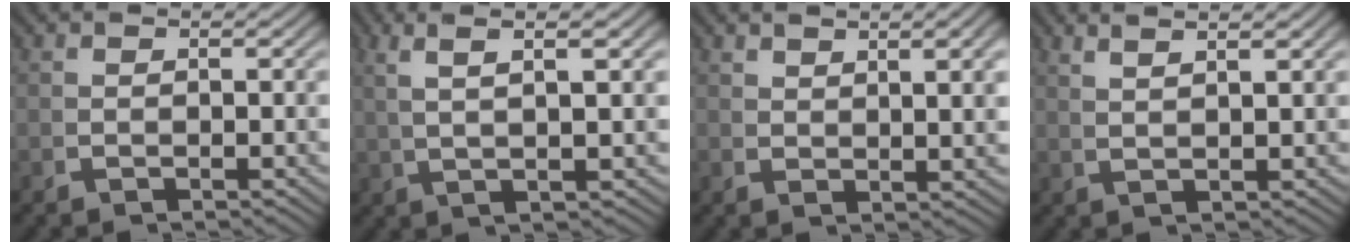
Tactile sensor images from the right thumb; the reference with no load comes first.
{"total": 6.2, "force": [3.4, 1.1, 5.1], "torque": [-0.073, 0.023, 0.055]}
{"total": 2.7, "force": [1.9, 0.2, 1.9], "torque": [-0.018, 0.004, 0.041]}
{"total": 3.4, "force": [2.8, -0.2, 2.0], "torque": [-0.025, 0.014, 0.053]}